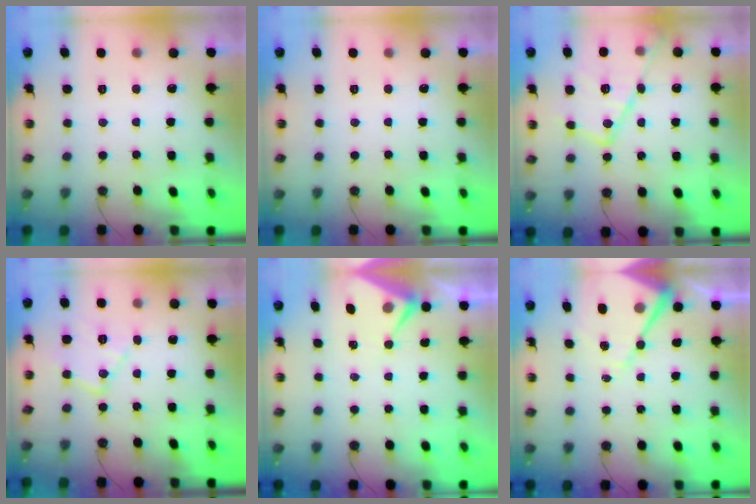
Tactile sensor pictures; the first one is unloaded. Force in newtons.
{"total": 0.0}
{"total": 19.6, "press": 19.5, "slide": 1.4}
{"total": 13.0, "press": 13.0, "slide": 0.8}
{"total": 5.3, "press": 5.3, "slide": 0.6}
{"total": 12.2, "press": 12.1, "slide": 1.3}